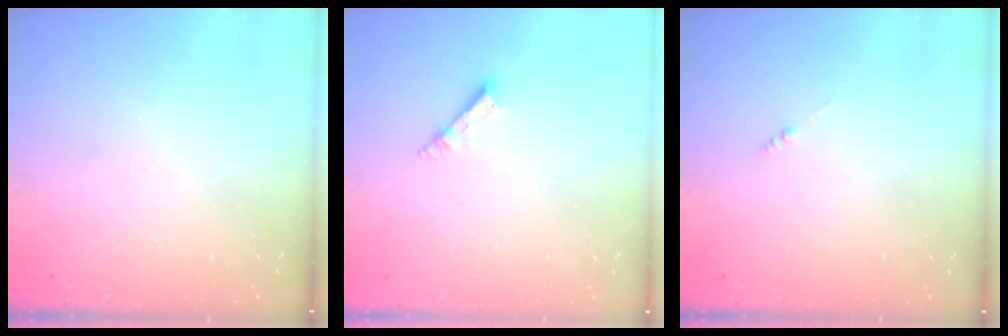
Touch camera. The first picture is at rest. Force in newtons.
{"total": 2.7, "press": 2.7, "slide": 0.3}
{"total": 0.0}